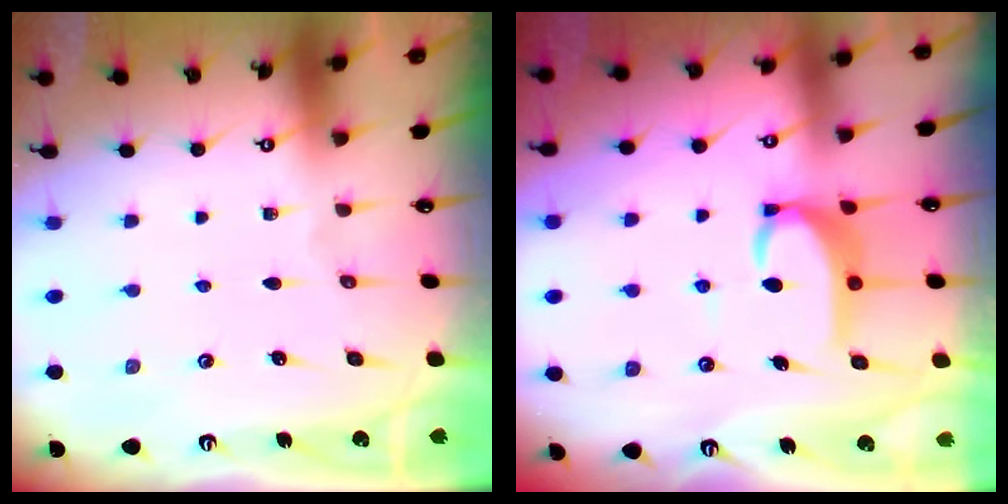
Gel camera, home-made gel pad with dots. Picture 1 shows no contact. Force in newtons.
{"total": 5.6, "press": 5.6, "slide": 0.3}